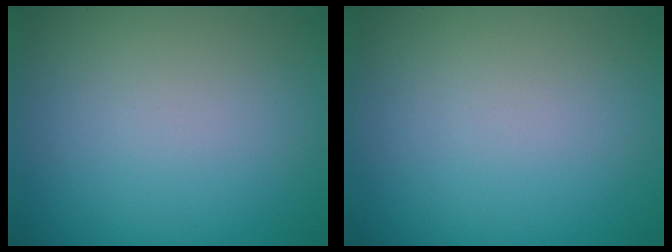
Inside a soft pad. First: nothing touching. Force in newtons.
{"total": 0.0}